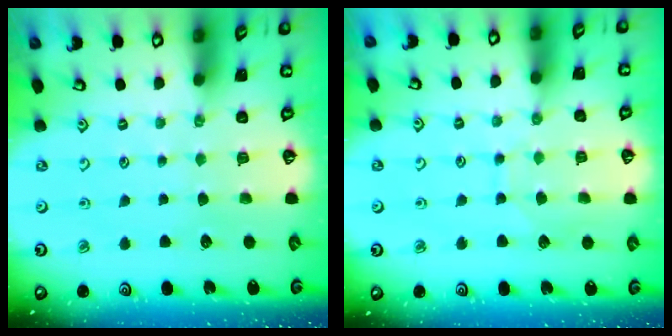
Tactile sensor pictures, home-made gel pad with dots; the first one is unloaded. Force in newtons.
{"total": 6.6, "press": 6.5, "slide": 0.5}